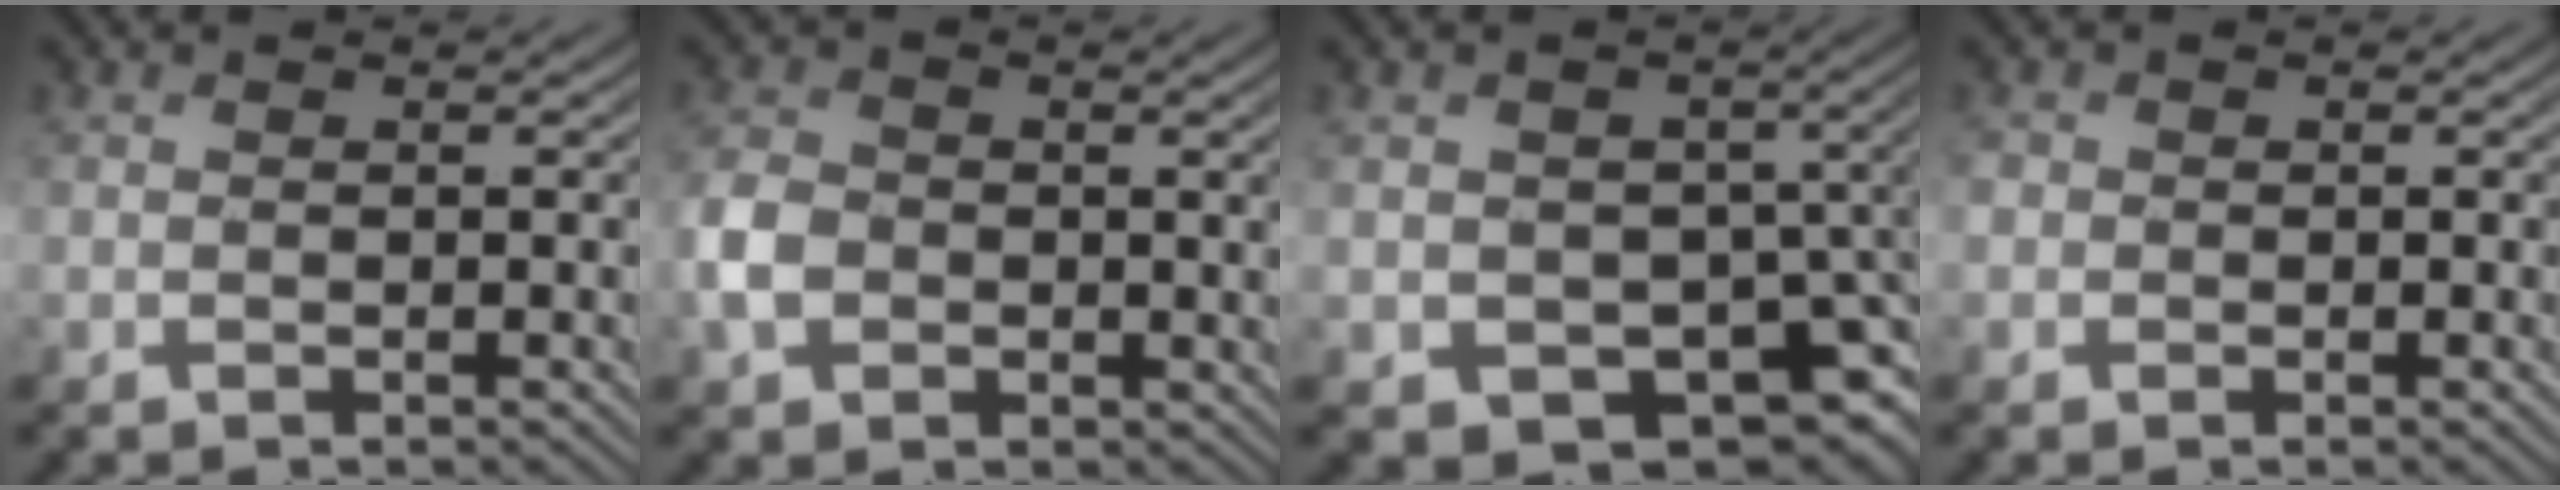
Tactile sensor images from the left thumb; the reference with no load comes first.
{"total": 5.2, "force": [-1.2, 4.3, 2.6], "torque": [-0.071, -0.003, -0.036]}
{"total": 9.3, "force": [-2.6, 6.8, 5.8], "torque": [-0.092, -0.037, -0.042]}
{"total": 1.3, "force": [-0.2, 1.3, 0.3], "torque": [-0.004, -0.005, -0.010]}